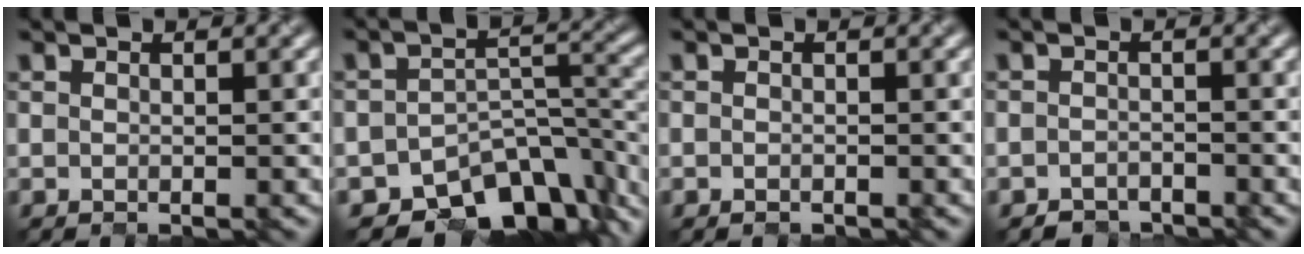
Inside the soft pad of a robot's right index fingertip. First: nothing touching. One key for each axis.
{"total": 8.8, "fx": -7.0, "fy": 3.8, "fz": 3.8, "tx": -0.045, "ty": -0.018, "tz": -0.110}
{"total": 1.1, "fx": -0.8, "fy": -0.4, "fz": -0.6, "tx": -0.002, "ty": -0.002, "tz": -0.009}
{"total": 2.4, "fx": -2.3, "fy": 0.1, "fz": -0.6, "tx": 0.006, "ty": -0.002, "tz": -0.036}